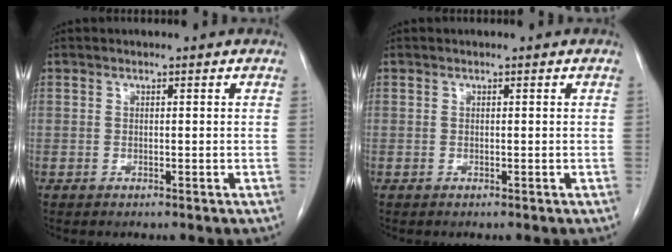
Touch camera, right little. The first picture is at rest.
{"total": 0.0}